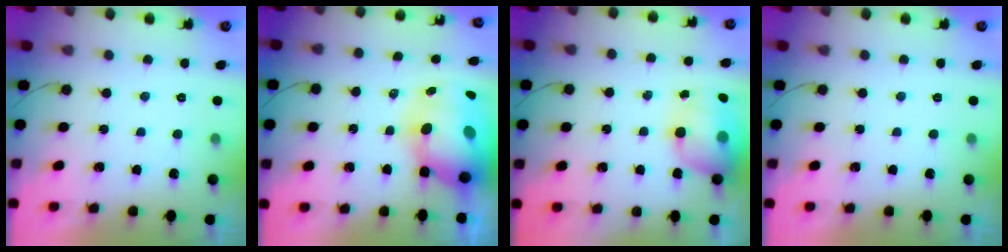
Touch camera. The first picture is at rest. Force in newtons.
{"total": 18.2, "press": 17.7, "slide": 4.5}
{"total": 13.7, "press": 13.3, "slide": 3.3}
{"total": 0.0}